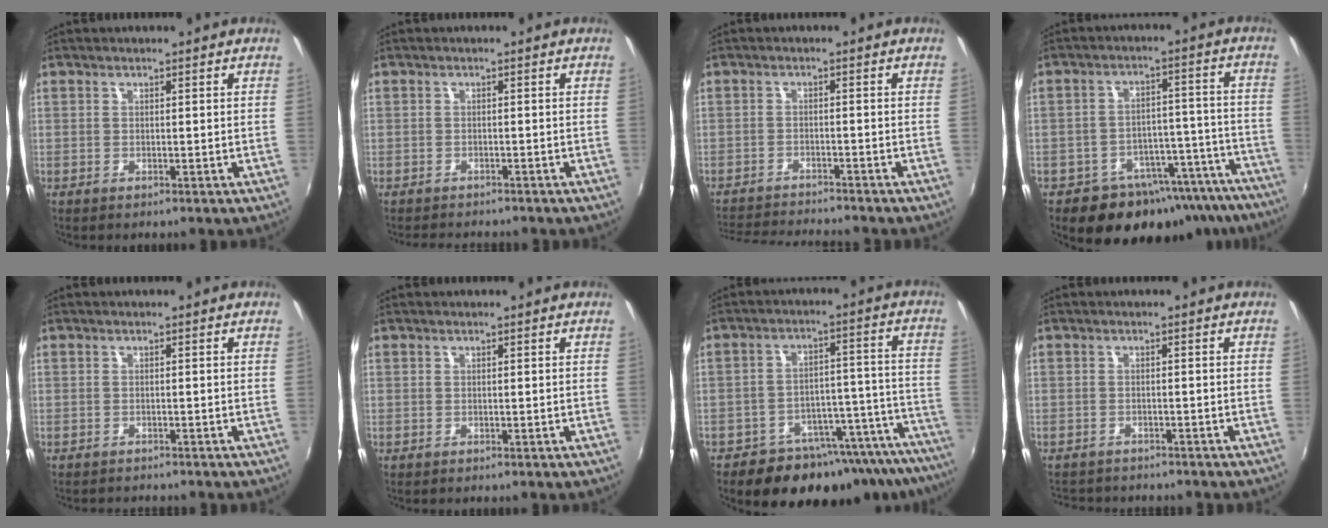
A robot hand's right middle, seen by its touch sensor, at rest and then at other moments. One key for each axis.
{"total": 2.9, "fx": -2.7, "fy": 0.9, "fz": 0.5, "tx": -0.021, "ty": -0.005, "tz": -0.047}
{"total": 9.4, "fx": -9.0, "fy": 0.6, "fz": 2.7, "tx": -0.075, "ty": -0.010, "tz": -0.147}
{"total": 18.3, "fx": -14.2, "fy": 9.6, "fz": 6.4, "tx": -0.099, "ty": 0.040, "tz": -0.166}
{"total": 2.3, "fx": -2.2, "fy": 0.4, "fz": 0.5, "tx": -0.017, "ty": -0.012, "tz": -0.035}
{"total": 0.0}
{"total": 19.5, "fx": -16.7, "fy": 7.1, "fz": 7.1, "tx": -0.096, "ty": 0.022, "tz": -0.216}
{"total": 5.8, "fx": -5.3, "fy": 1.9, "fz": 1.4, "tx": -0.038, "ty": -0.011, "tz": -0.081}